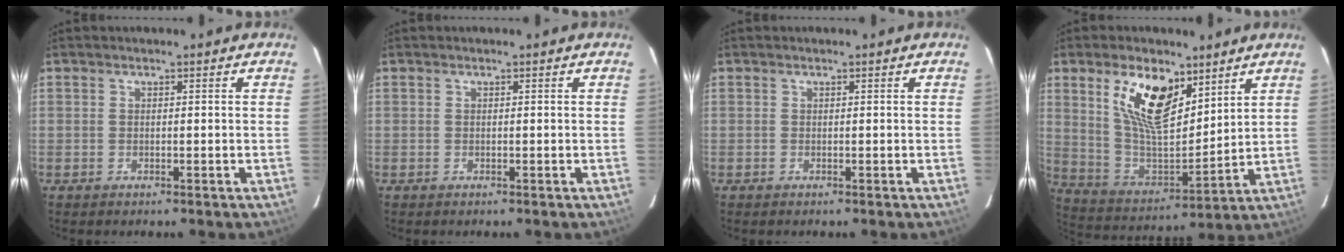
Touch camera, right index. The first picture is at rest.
{"total": 0.0}
{"total": 0.0}
{"total": 15.5, "force": [8.3, 7.1, 11.0], "torque": [-0.209, 0.001, 0.168]}